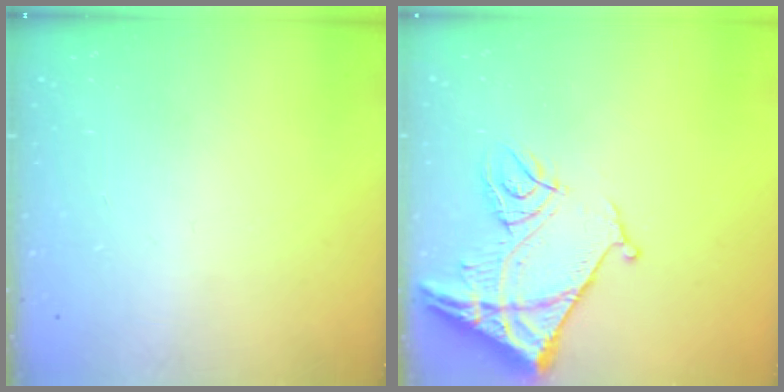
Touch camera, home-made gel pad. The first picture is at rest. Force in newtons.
{"total": 13.7, "press": 13.6, "slide": 1.4}